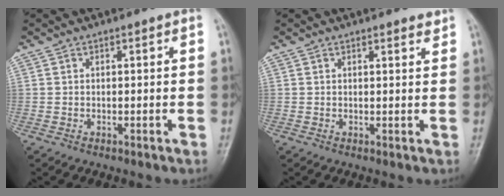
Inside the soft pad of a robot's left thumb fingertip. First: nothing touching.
{"total": 1.7, "force": [1.5, 0.4, 0.7], "torque": [-0.004, -0.008, 0.020]}